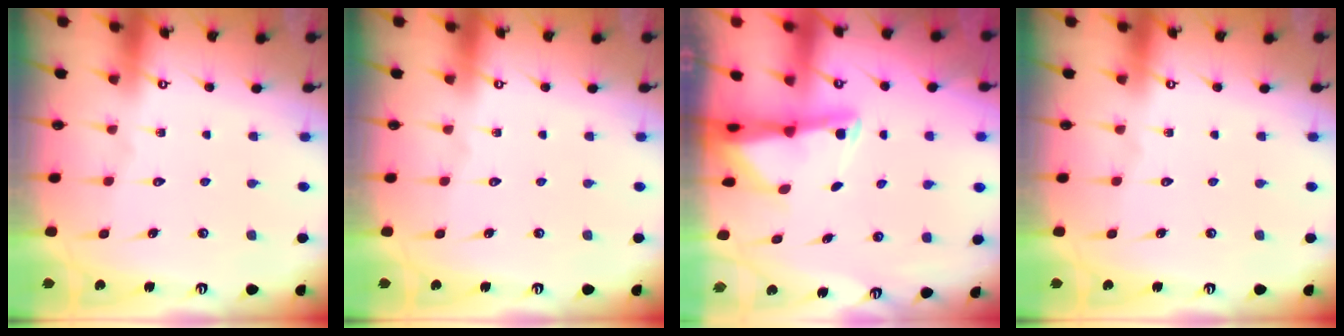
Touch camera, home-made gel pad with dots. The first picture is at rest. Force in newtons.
{"total": 0.0}
{"total": 2.4, "press": 2.3, "slide": 0.6}
{"total": 0.0}